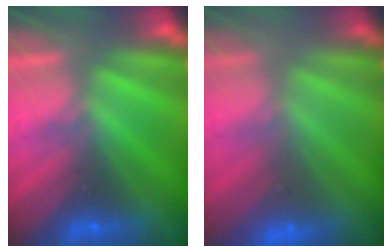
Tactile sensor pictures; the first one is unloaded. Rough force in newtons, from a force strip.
{"total": 2.9}